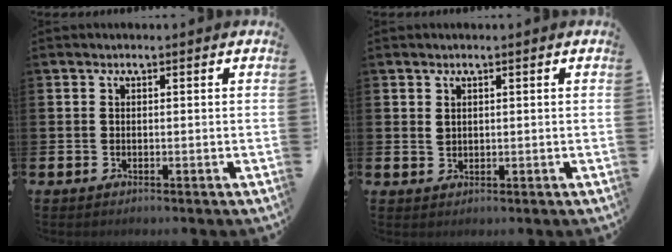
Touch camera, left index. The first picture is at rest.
{"total": 1.2, "force": [0.9, 0.6, 0.4], "torque": [-0.001, -0.001, 0.015]}